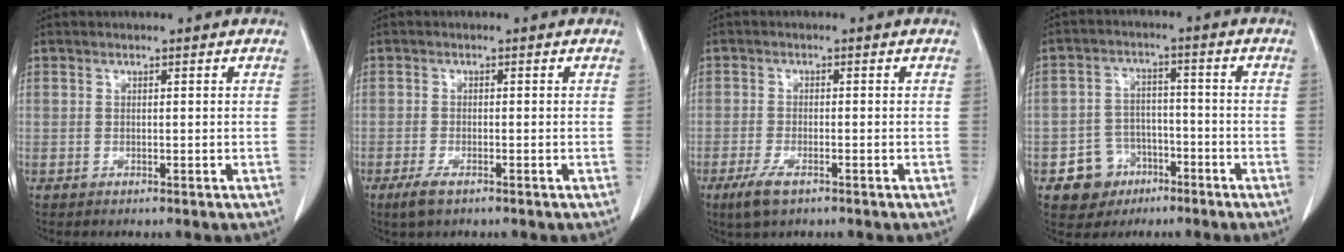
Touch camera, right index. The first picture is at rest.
{"total": 2.8, "force": [-1.8, 0.8, 2.0], "torque": [-0.045, -0.005, -0.032]}
{"total": 4.0, "force": [-2.5, 1.2, 2.9], "torque": [-0.066, -0.007, -0.044]}
{"total": 7.0, "force": [-3.6, 5.8, 1.3], "torque": [-0.018, 0.014, -0.050]}